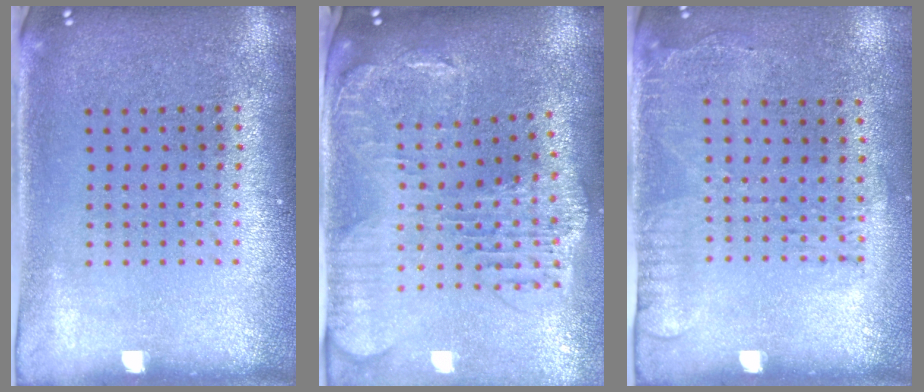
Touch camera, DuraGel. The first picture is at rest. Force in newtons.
{"total": 2.1, "press": 1.9, "slide": 0.9}
{"total": 1.7, "press": 1.2, "slide": 1.2}